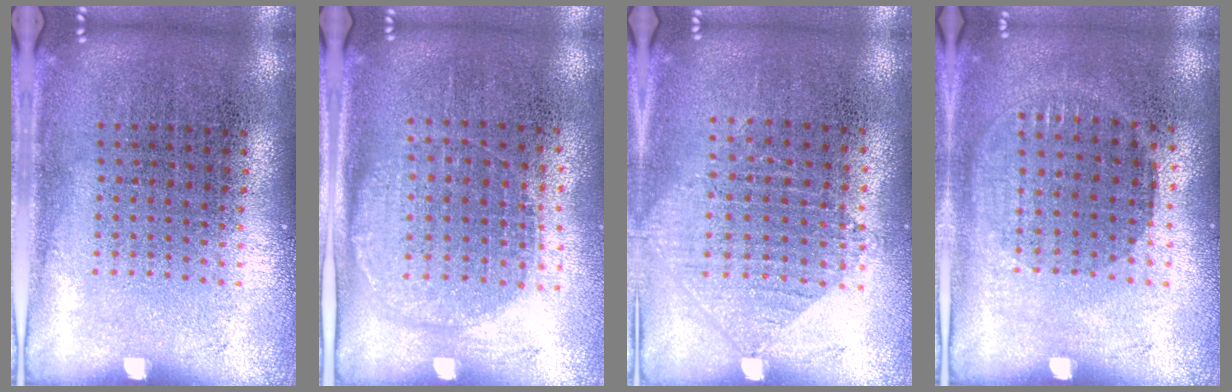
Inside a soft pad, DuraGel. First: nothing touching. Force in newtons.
{"total": 1.4, "press": 1.2, "slide": 0.6}
{"total": 0.9, "press": 0.9, "slide": 0.2}
{"total": 0.9, "press": 0.8, "slide": 0.4}